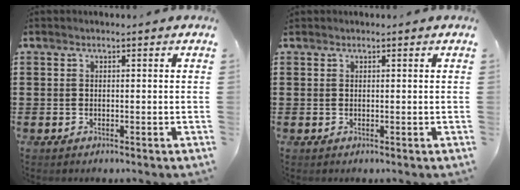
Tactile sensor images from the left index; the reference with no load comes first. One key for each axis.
{"total": 0.0}